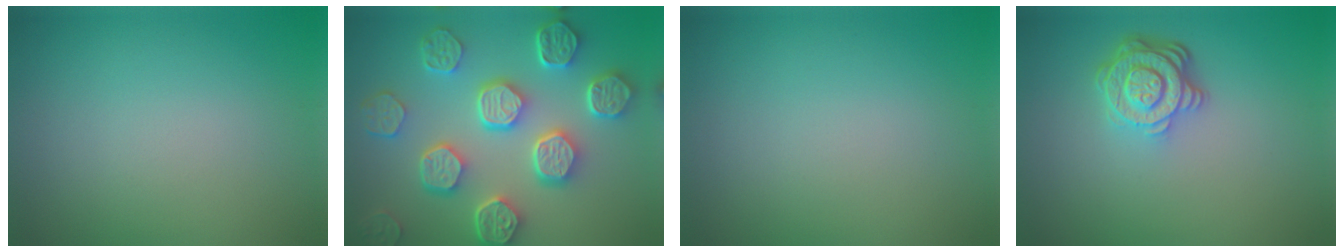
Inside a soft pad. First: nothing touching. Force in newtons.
{"total": 8.4, "press": 6.5, "slide": 5.3}
{"total": 0.0}
{"total": 4.2, "press": 3.3, "slide": 2.7}